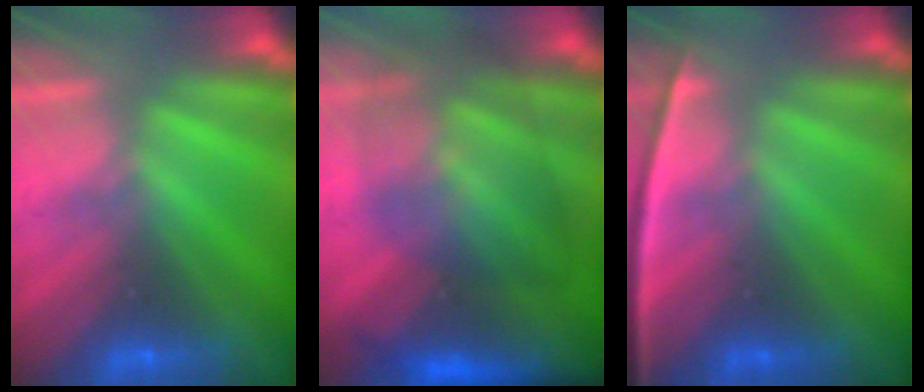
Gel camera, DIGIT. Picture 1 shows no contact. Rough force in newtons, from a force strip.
{"total": 7.4}
{"total": 2.3}